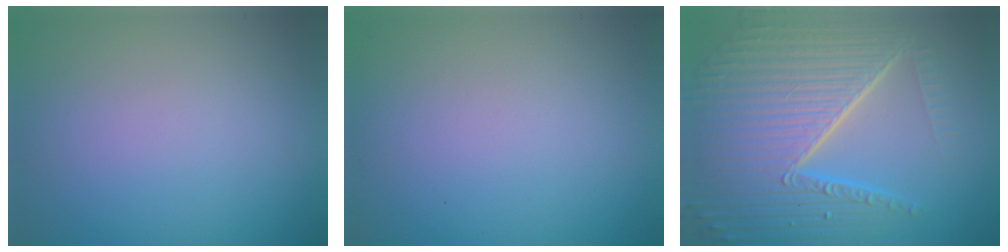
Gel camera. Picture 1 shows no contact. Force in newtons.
{"total": 0.0}
{"total": 10.2, "press": 6.5, "slide": 7.8}